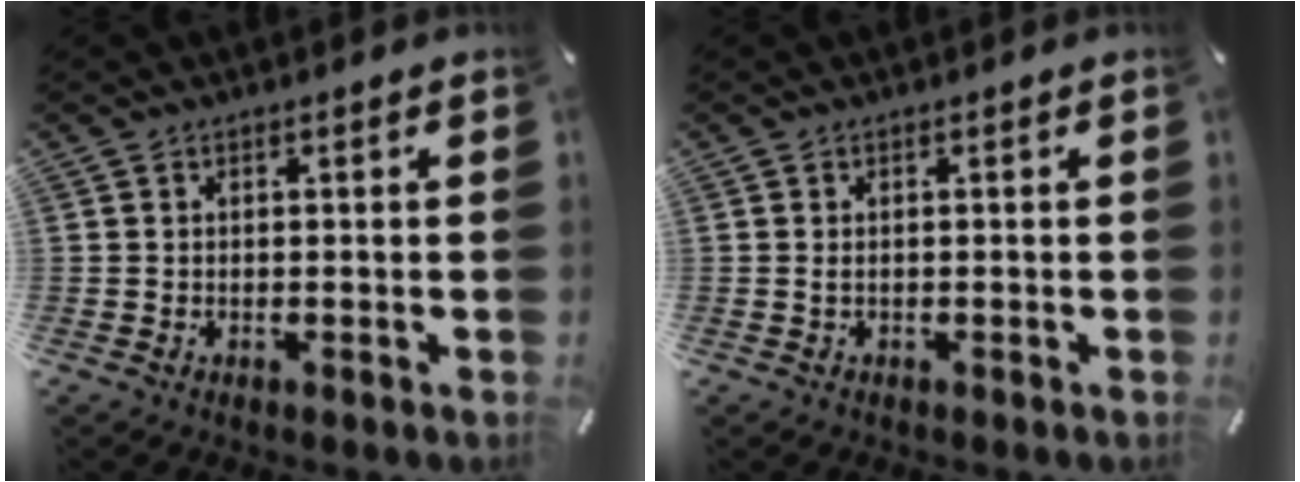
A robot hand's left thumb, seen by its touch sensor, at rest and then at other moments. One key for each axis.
{"total": 0.6, "fx": -0.1, "fy": 0.3, "fz": 0.6, "tx": -0.013, "ty": -0.001, "tz": -0.002}